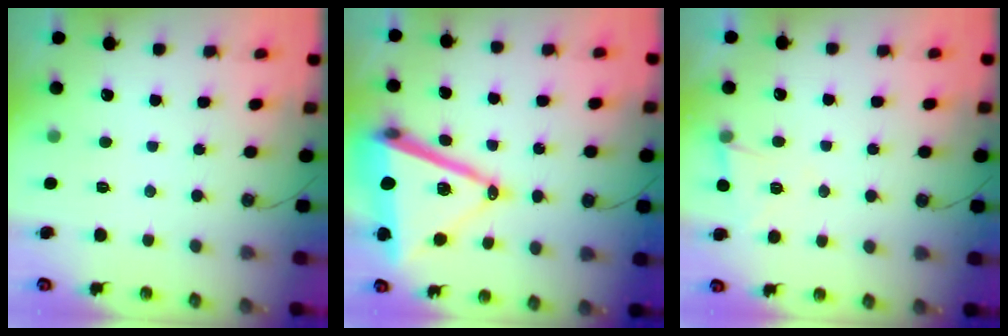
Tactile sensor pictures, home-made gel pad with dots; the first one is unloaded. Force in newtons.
{"total": 18.2, "press": 17.8, "slide": 3.8}
{"total": 4.6, "press": 4.5, "slide": 1.0}